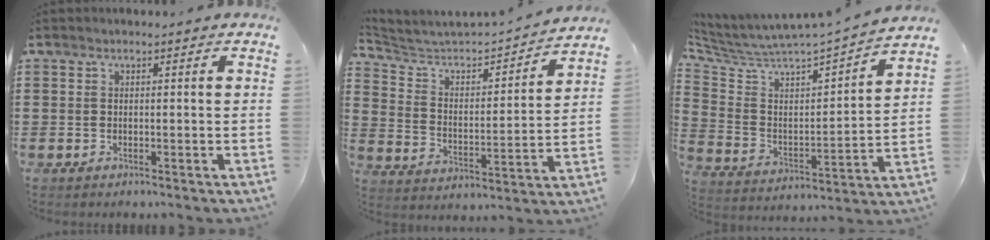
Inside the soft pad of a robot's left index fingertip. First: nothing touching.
{"total": 4.3, "force": [4.0, 1.3, 1.1], "torque": [-0.052, -0.037, 0.057]}
{"total": 3.7, "force": [3.5, 0.5, 1.1], "torque": [-0.048, -0.049, 0.050]}